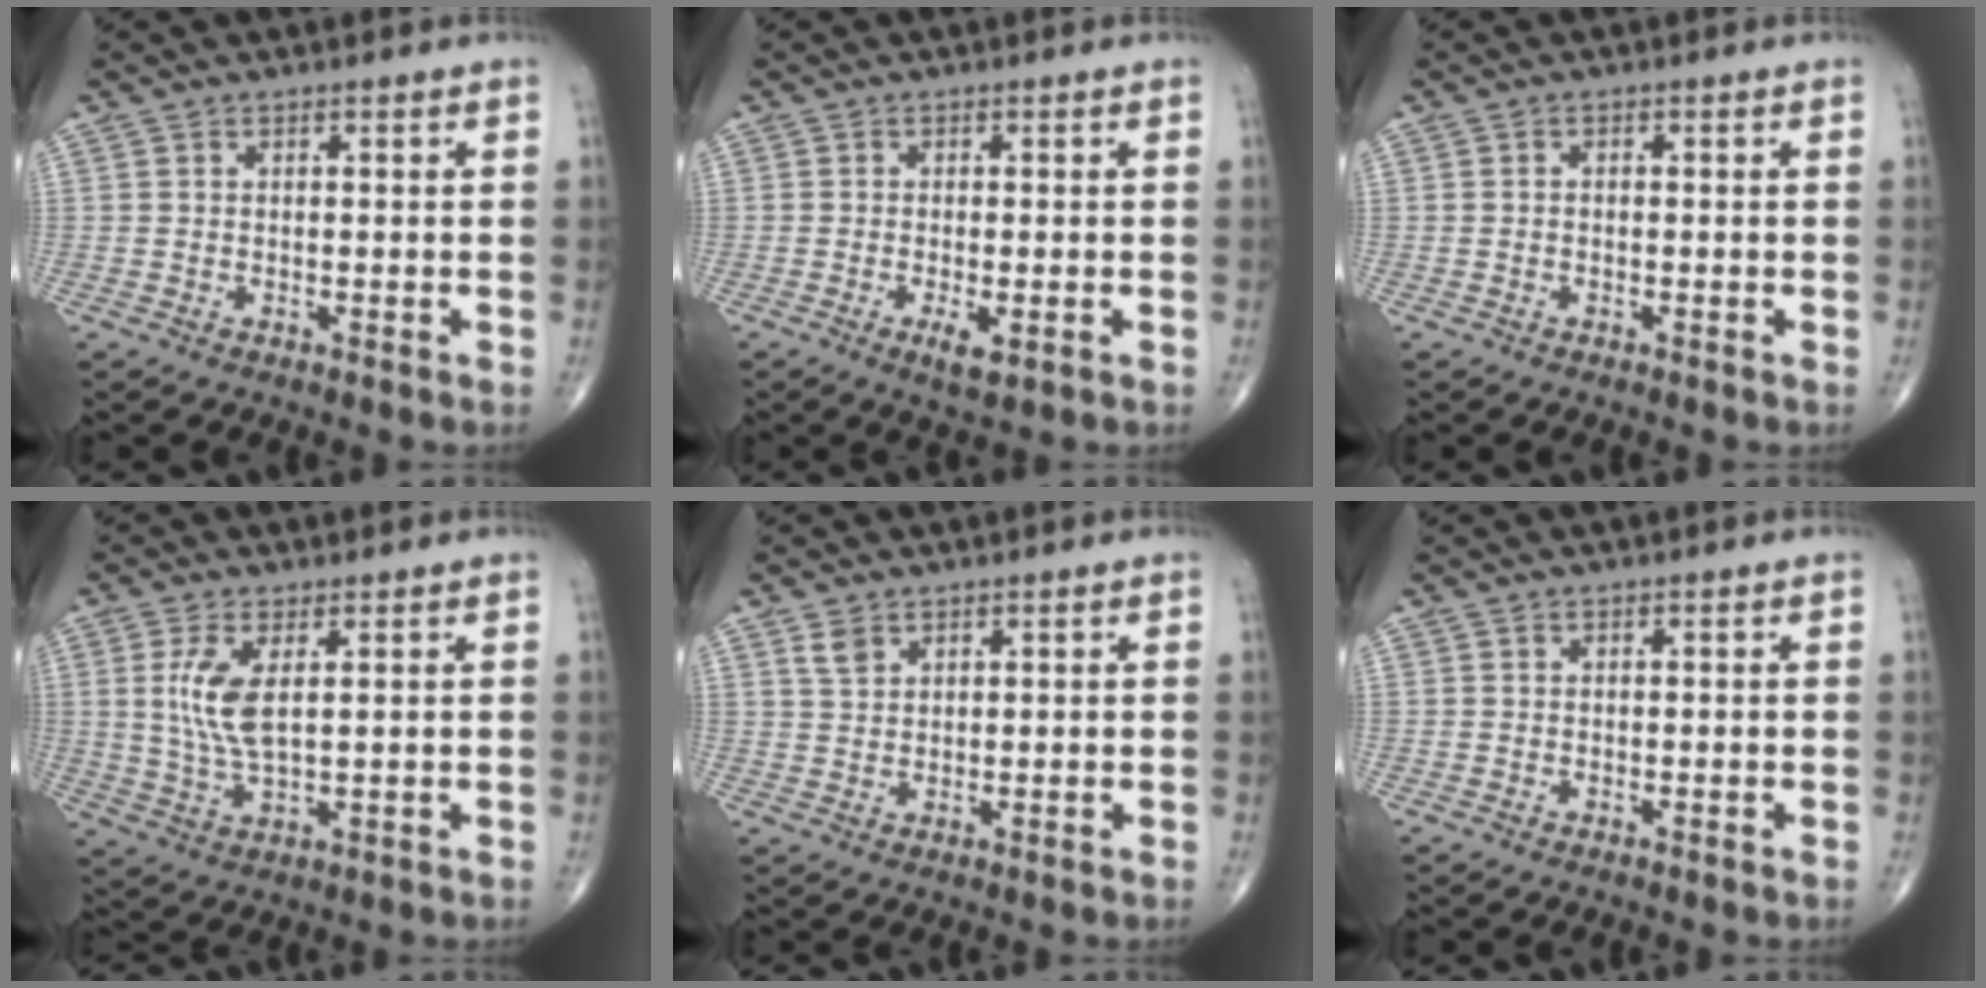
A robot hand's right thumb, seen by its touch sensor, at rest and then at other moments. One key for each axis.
{"total": 3.3, "fx": -1.1, "fy": 1.0, "fz": 2.9, "tx": -0.051, "ty": -0.006, "tz": -0.019}
{"total": 0.5, "fx": -0.2, "fy": 0.4, "fz": 0.3, "tx": -0.005, "ty": 0.003, "tz": -0.007}
{"total": 7.4, "fx": 1.7, "fy": 2.9, "fz": 6.6, "tx": -0.148, "ty": -0.014, "tz": 0.040}
{"total": 2.7, "fx": 1.7, "fy": 1.7, "fz": 1.2, "tx": -0.015, "ty": -0.005, "tz": 0.036}
{"total": 0.0}